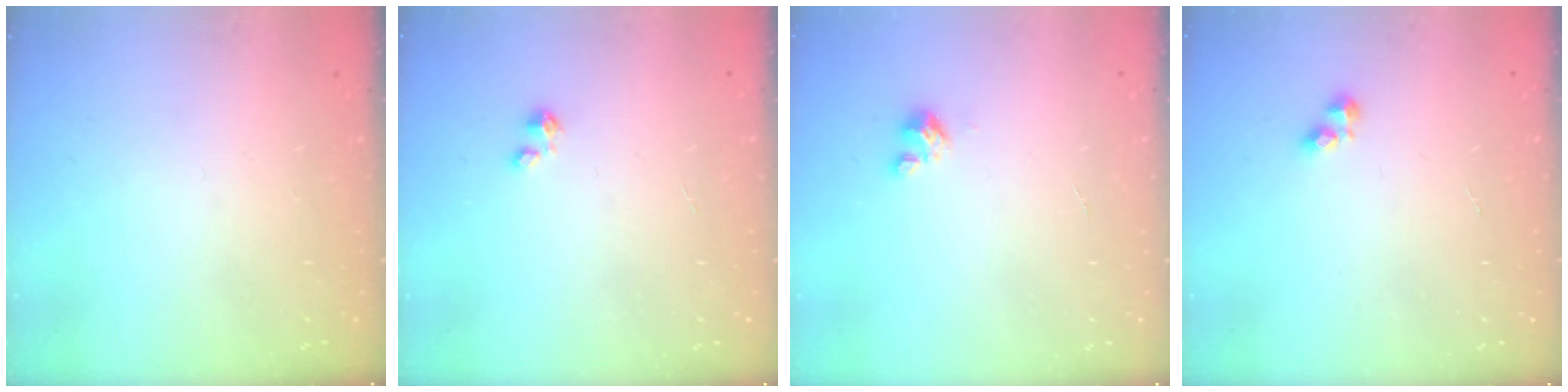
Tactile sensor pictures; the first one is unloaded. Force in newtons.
{"total": 0.8, "press": 0.7, "slide": 0.3}
{"total": 2.9, "press": 2.9, "slide": 0.3}
{"total": 2.1, "press": 2.0, "slide": 0.3}